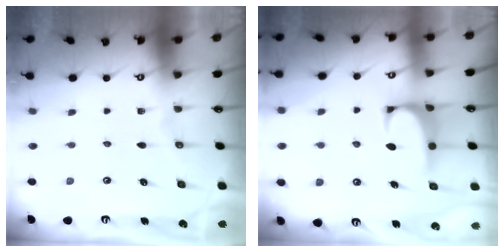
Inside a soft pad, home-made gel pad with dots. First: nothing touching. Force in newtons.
{"total": 0.9, "press": 0.7, "slide": 0.6}